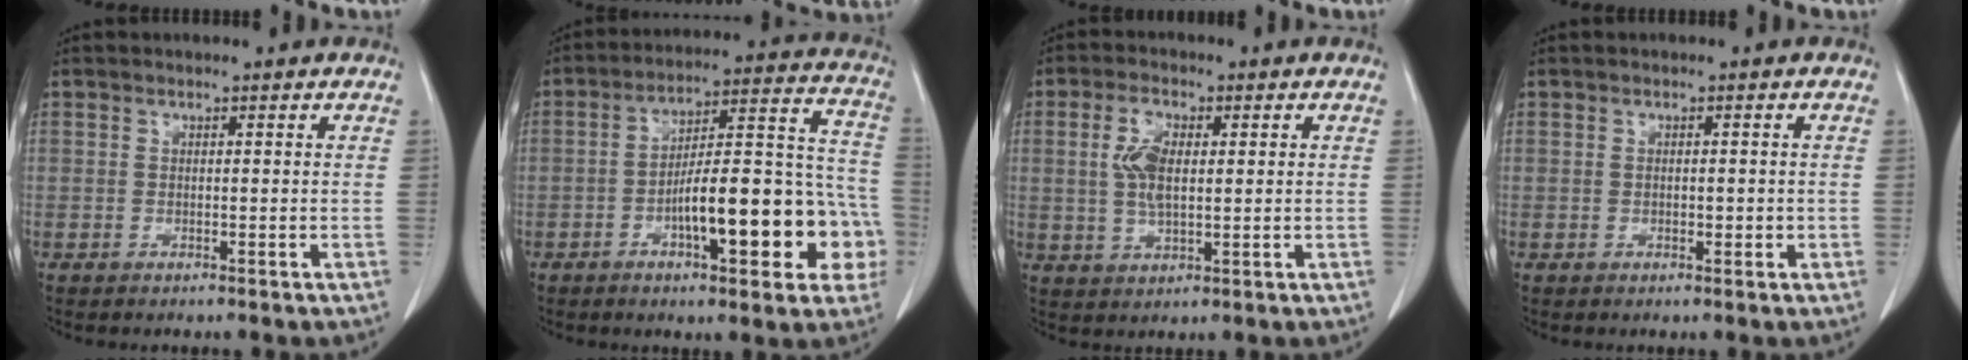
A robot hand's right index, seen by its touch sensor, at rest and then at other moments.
{"total": 19.6, "force": [-6.1, 5.4, 17.8], "torque": [-0.200, 0.045, -0.076]}
{"total": 6.3, "force": [1.0, 2.8, 5.5], "torque": [-0.123, 0.011, 0.022]}
{"total": 1.6, "force": [-0.2, 0.9, 1.3], "torque": [-0.025, -0.001, 0.000]}